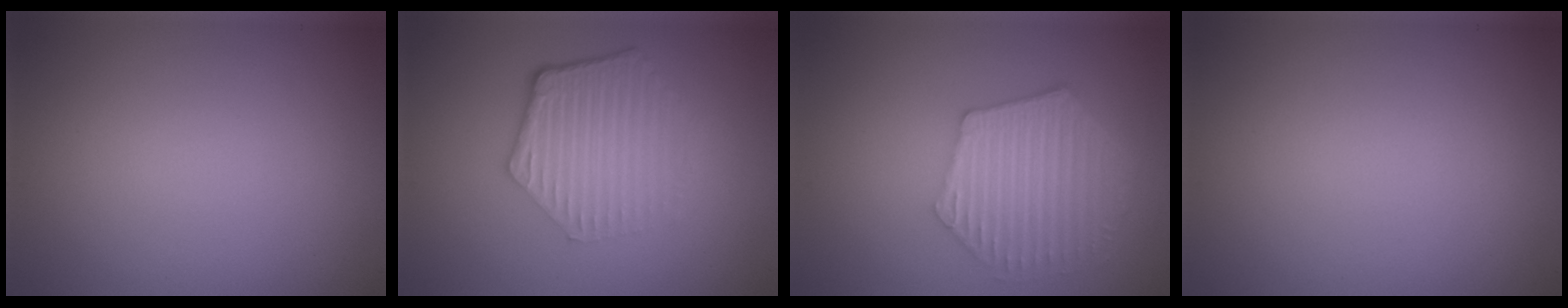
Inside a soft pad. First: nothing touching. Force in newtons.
{"total": 4.3, "press": 3.3, "slide": 2.8}
{"total": 6.1, "press": 4.7, "slide": 3.9}
{"total": 0.0}